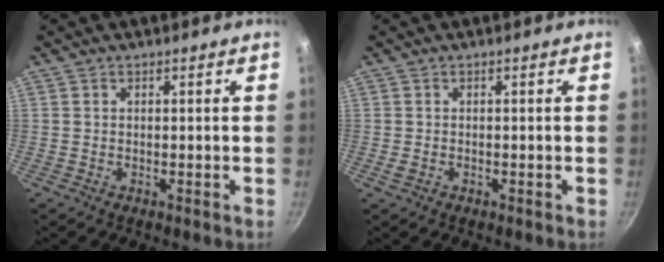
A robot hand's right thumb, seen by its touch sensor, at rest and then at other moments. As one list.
[{"total": 1.1, "force": [-0.4, 0.8, 0.7], "torque": [-0.013, 0.001, -0.008]}]